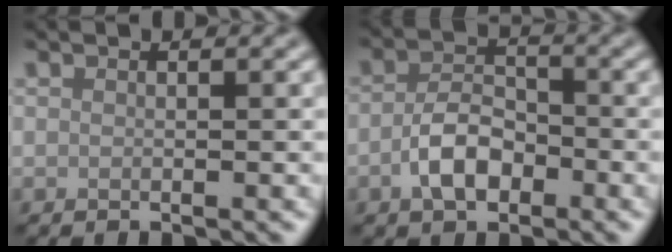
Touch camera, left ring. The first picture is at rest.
{"total": 3.9, "force": [-1.6, 2.4, 2.7], "torque": [-0.051, 0.005, -0.036]}